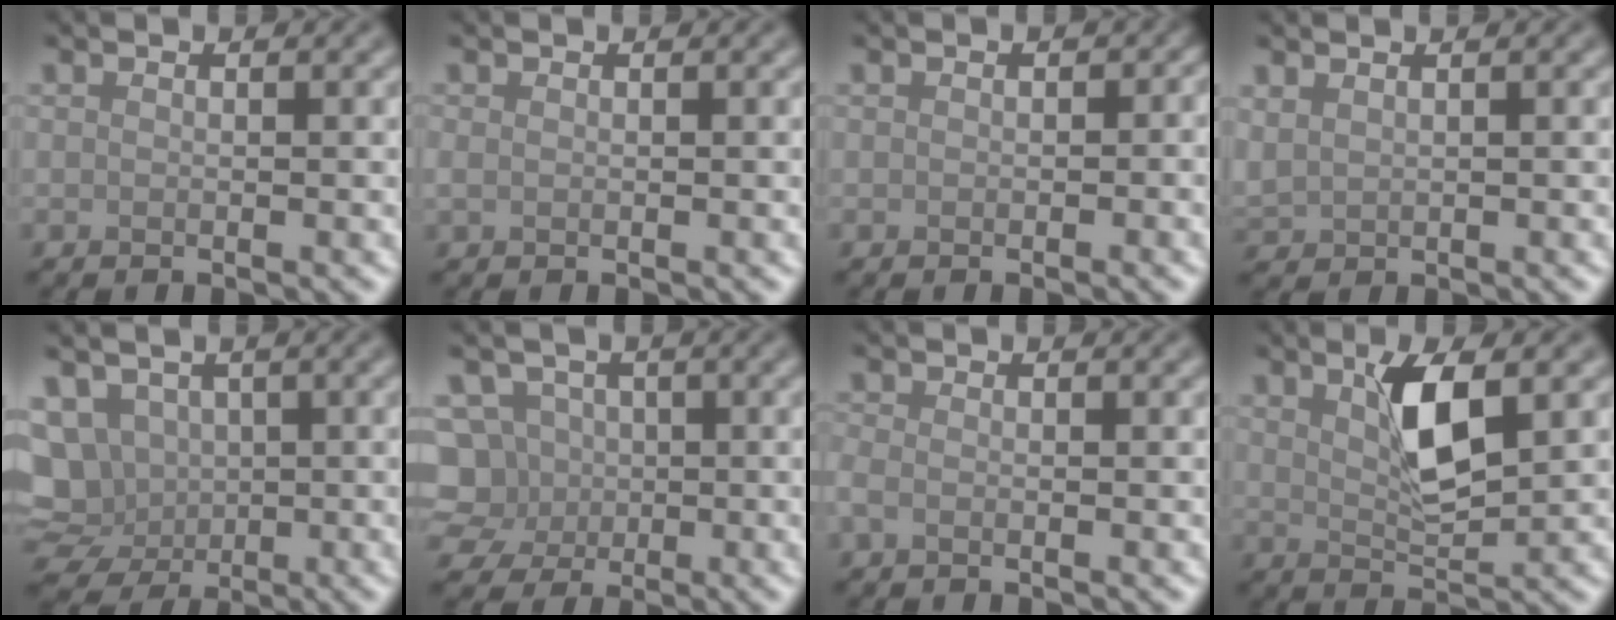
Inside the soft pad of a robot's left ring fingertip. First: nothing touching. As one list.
[{"total": 0.8, "force": [-0.2, 0.7, 0.3], "torque": [-0.005, 0.004, -0.003]}, {"total": 0.8, "force": [-0.1, 0.7, 0.4], "torque": [0.001, -0.001, 0.002]}, {"total": 1.3, "force": [0.7, 1.0, 0.3], "torque": [-0.011, -0.001, 0.022]}, {"total": 10.8, "force": [-0.3, 9.7, 4.7], "torque": [-0.090, -0.003, -0.018]}, {"total": 6.2, "force": [-0.9, 5.9, 1.5], "torque": [-0.022, 0.022, -0.036]}, {"total": 1.3, "force": [-0.7, 0.8, 0.7], "torque": [-0.016, 0.003, -0.017]}, {"total": 4.1, "force": [1.6, 1.1, 3.6], "torque": [-0.072, 0.006, 0.032]}]